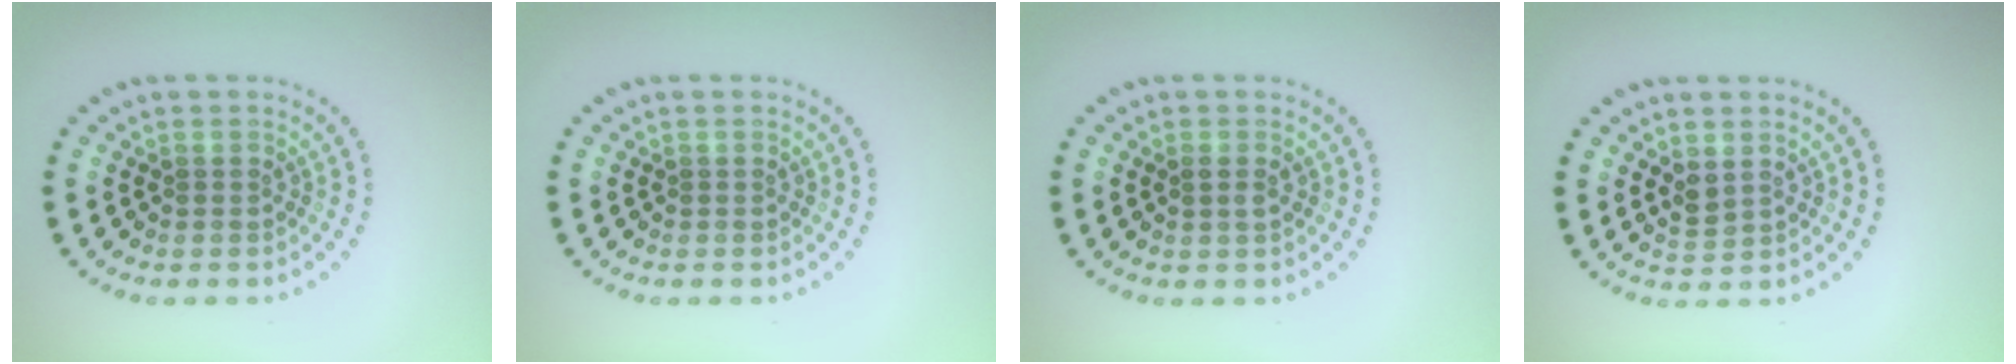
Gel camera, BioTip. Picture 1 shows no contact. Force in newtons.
{"total": 0.0}
{"total": 0.8, "press": 0.8, "slide": 0.1}
{"total": 1.1, "press": 1.0, "slide": 0.5}